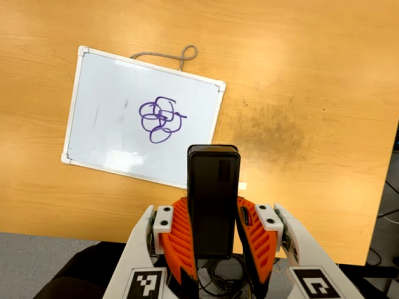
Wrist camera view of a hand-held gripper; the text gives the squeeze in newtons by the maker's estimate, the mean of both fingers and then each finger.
{"total": 5.7, "left": 3.9, "right": 7.5}